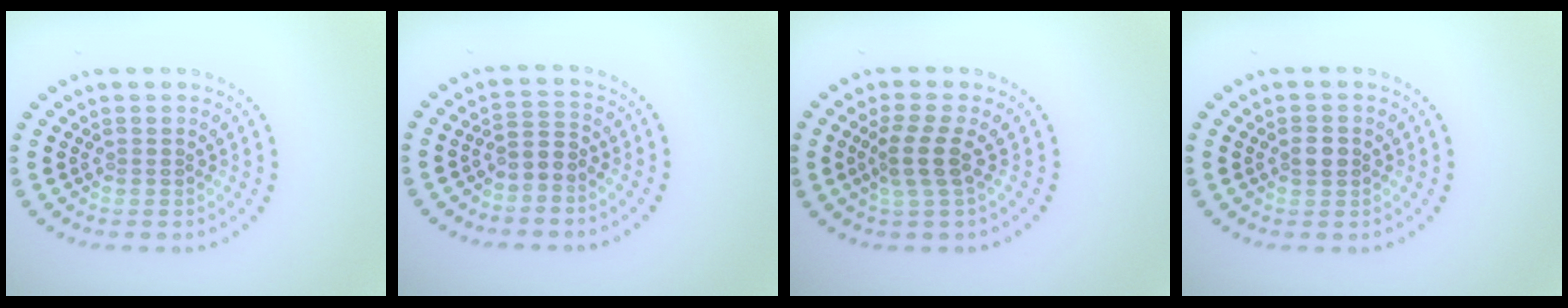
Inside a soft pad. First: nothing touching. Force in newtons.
{"total": 2.1, "press": 1.5, "slide": 1.5}
{"total": 2.5, "press": 1.9, "slide": 1.6}
{"total": 1.5, "press": 1.5, "slide": 0.2}